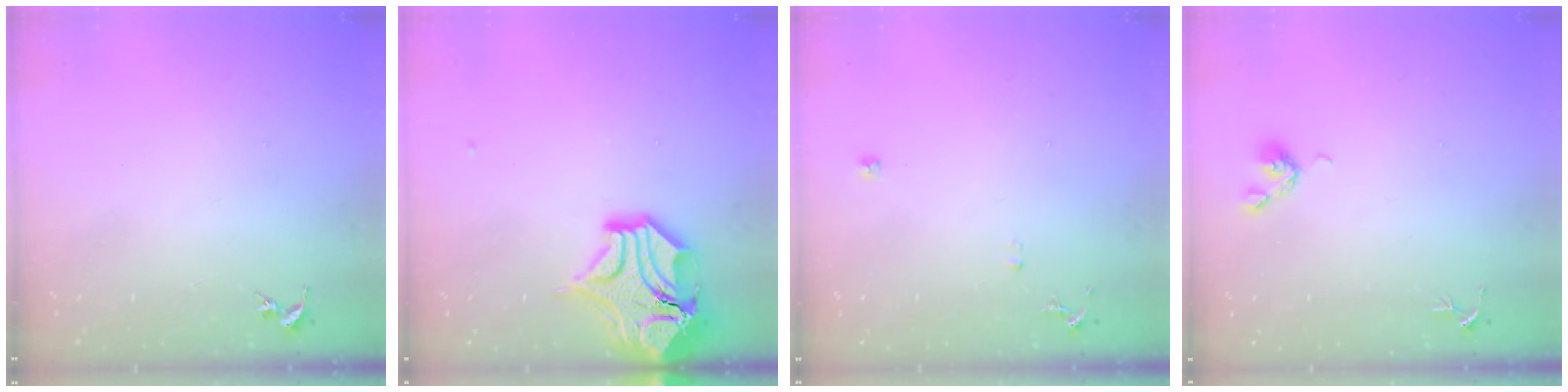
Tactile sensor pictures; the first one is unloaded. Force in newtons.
{"total": 16.7, "press": 16.5, "slide": 2.5}
{"total": 5.6, "press": 5.5, "slide": 0.6}
{"total": 5.2, "press": 5.1, "slide": 0.9}